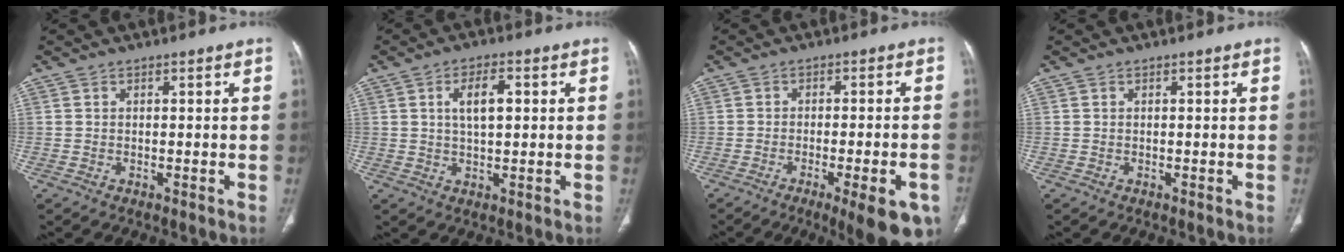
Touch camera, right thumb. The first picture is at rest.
{"total": 5.8, "force": [1.3, 2.7, 4.9], "torque": [-0.081, 0.002, 0.023]}
{"total": 13.5, "force": [-7.3, 3.5, 10.8], "torque": [-0.097, 0.014, -0.095]}
{"total": 0.0}